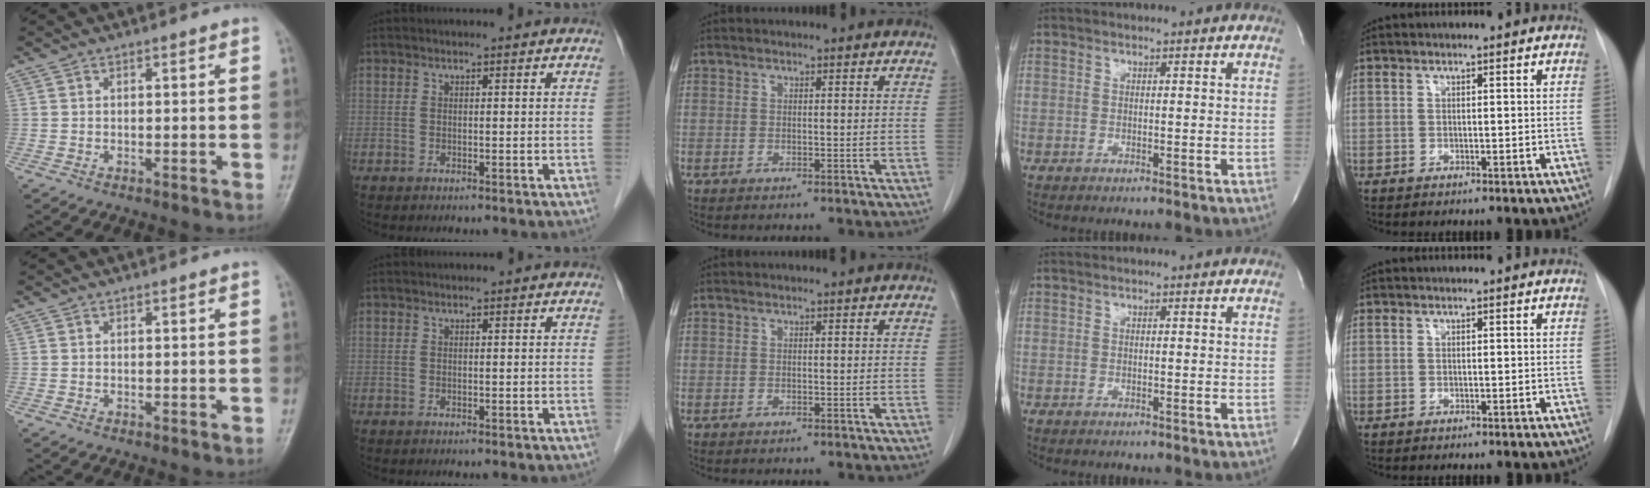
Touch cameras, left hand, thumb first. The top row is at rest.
{}